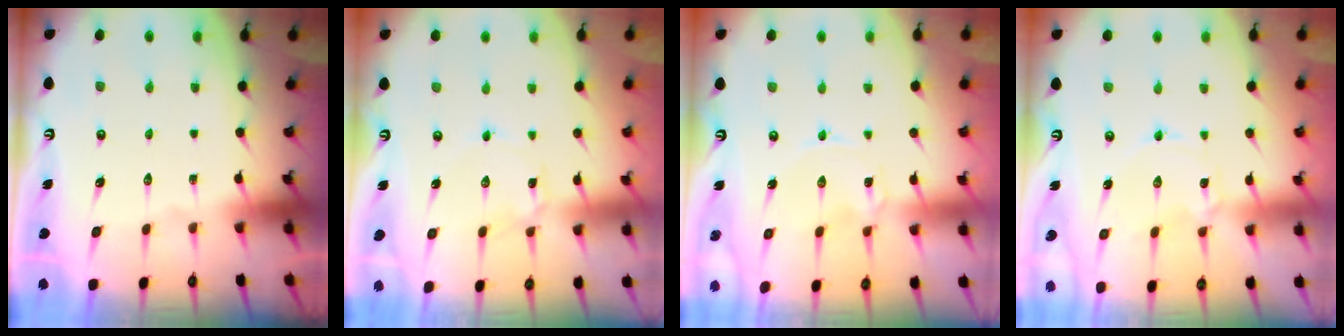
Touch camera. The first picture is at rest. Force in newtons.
{"total": 1.5, "press": 1.5, "slide": 0.1}
{"total": 0.0}
{"total": 2.2, "press": 2.2, "slide": 0.3}